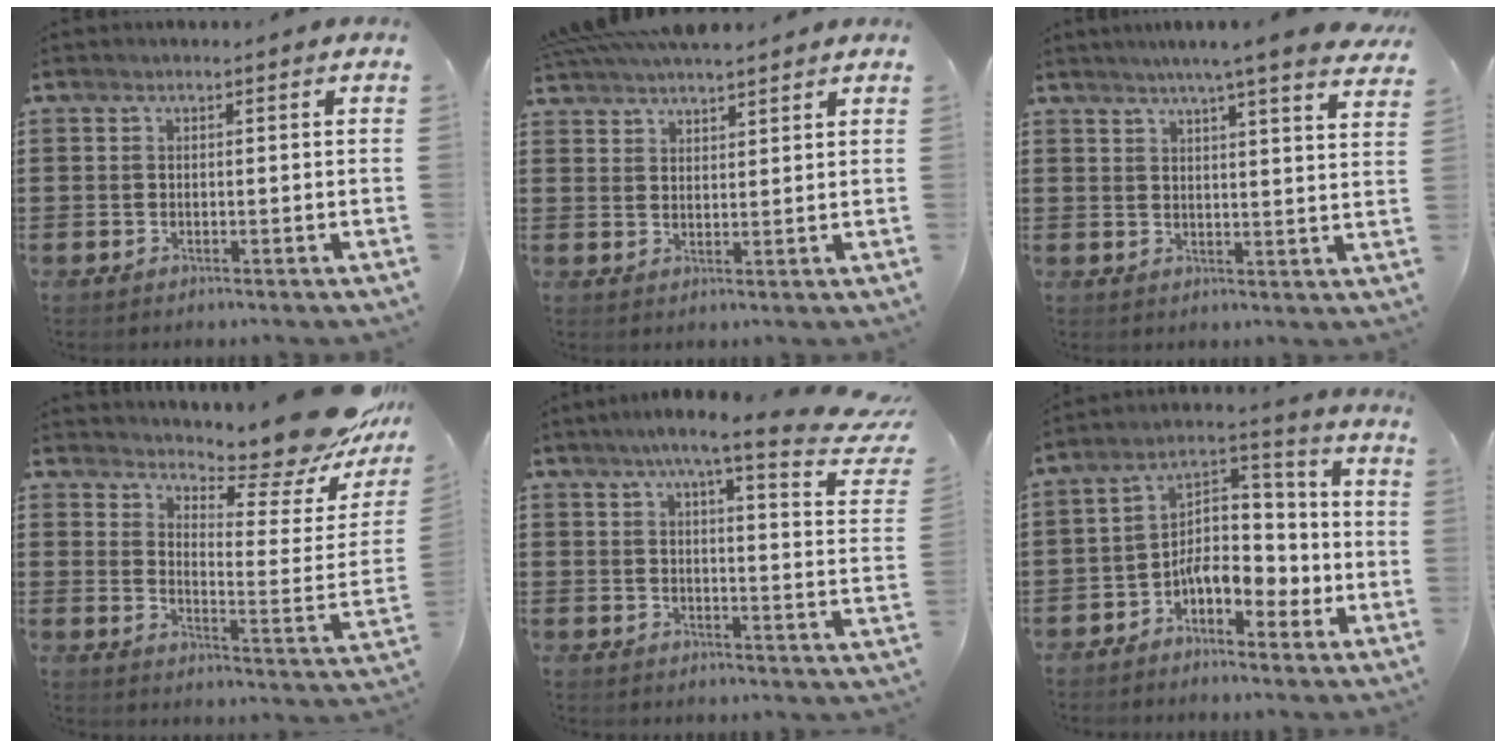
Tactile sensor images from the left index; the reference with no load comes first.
{"total": 4.7, "force": [4.6, 0.5, 0.9], "torque": [-0.032, -0.010, 0.085]}
{"total": 5.0, "force": [4.4, -0.7, 2.3], "torque": [-0.053, -0.022, 0.070]}
{"total": 11.2, "force": [10.3, 0.5, 4.4], "torque": [-0.070, -0.094, 0.171]}
{"total": 7.5, "force": [5.7, 0.5, 5.0], "torque": [-0.093, -0.027, 0.089]}
{"total": 8.3, "force": [-2.2, 5.6, 5.8], "torque": [-0.101, -0.005, -0.046]}